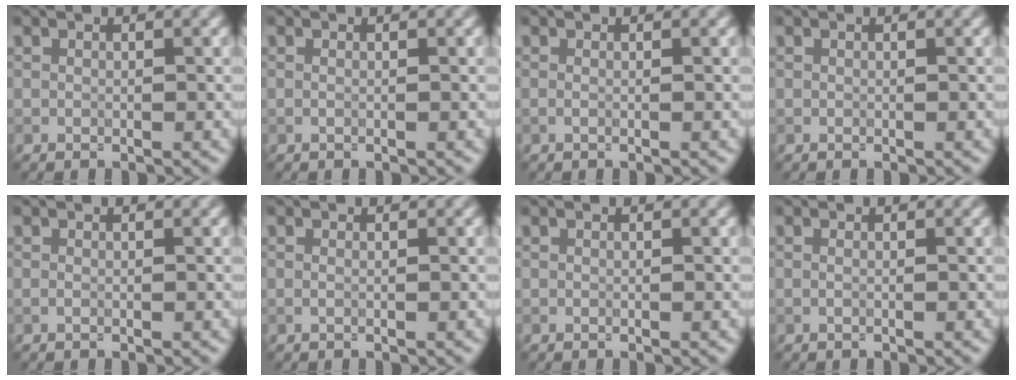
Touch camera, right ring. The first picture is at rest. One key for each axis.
{"total": 0.6, "fx": 0.1, "fy": 0.3, "fz": 0.4, "tx": -0.002, "ty": -0.005, "tz": -0.007}
{"total": 0.6, "fx": 0.0, "fy": 0.3, "fz": 0.5, "tx": -0.009, "ty": -0.005, "tz": -0.007}
{"total": 0.0}
{"total": 0.0}
{"total": 0.5, "fx": 0.1, "fy": 0.2, "fz": 0.5, "tx": -0.007, "ty": -0.007, "tz": -0.007}
{"total": 0.0}
{"total": 0.9, "fx": 0.2, "fy": 0.6, "fz": 0.7, "tx": -0.001, "ty": -0.006, "tz": -0.012}